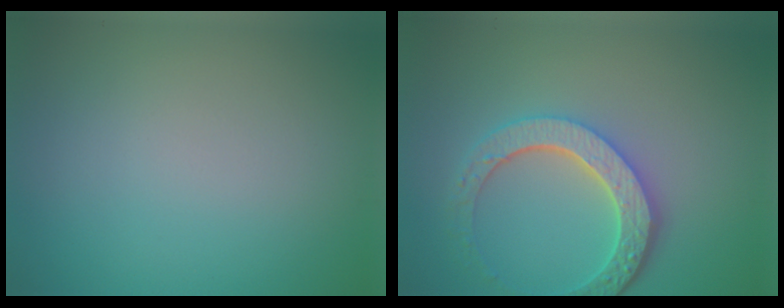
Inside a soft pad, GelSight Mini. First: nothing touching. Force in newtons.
{"total": 5.2, "press": 4.2, "slide": 2.9}